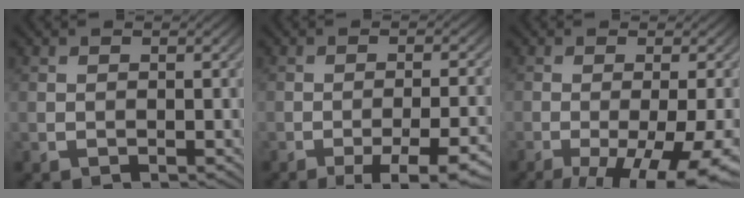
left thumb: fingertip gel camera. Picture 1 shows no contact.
{"total": 8.6, "force": [-5.5, 1.7, 6.5], "torque": [-0.100, 0.005, -0.065]}
{"total": 11.4, "force": [-5.7, 2.9, 9.4], "torque": [-0.136, -0.012, -0.073]}